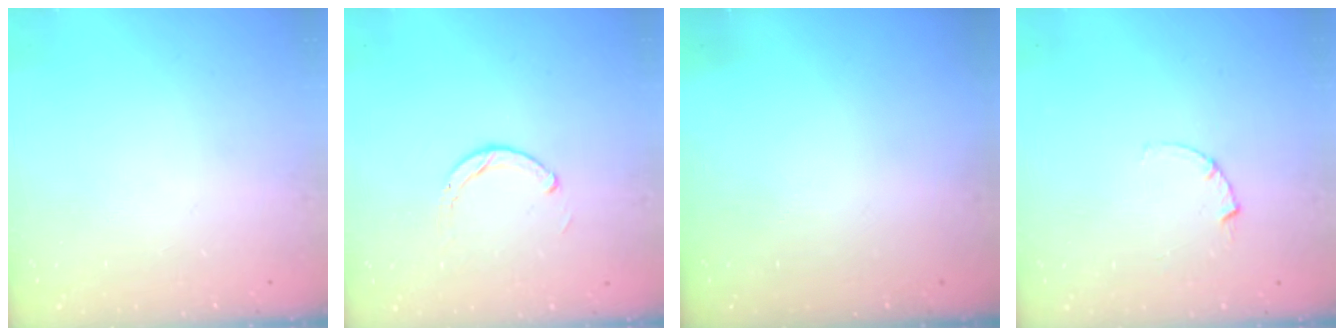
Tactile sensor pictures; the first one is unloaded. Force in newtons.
{"total": 2.3, "press": 2.3, "slide": 0.3}
{"total": 0.0}
{"total": 2.5, "press": 2.5, "slide": 0.3}